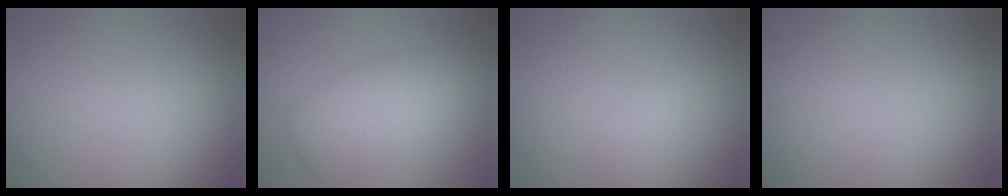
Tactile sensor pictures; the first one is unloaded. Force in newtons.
{"total": 4.6, "press": 4.6, "slide": 0.0}
{"total": 0.8, "press": 0.8, "slide": 0.0}
{"total": 0.0}